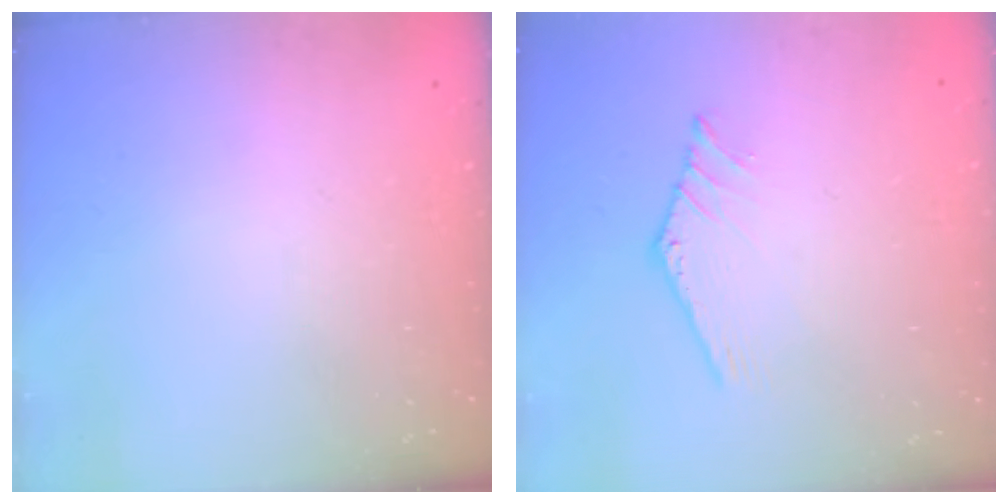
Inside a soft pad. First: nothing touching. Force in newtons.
{"total": 0.0}